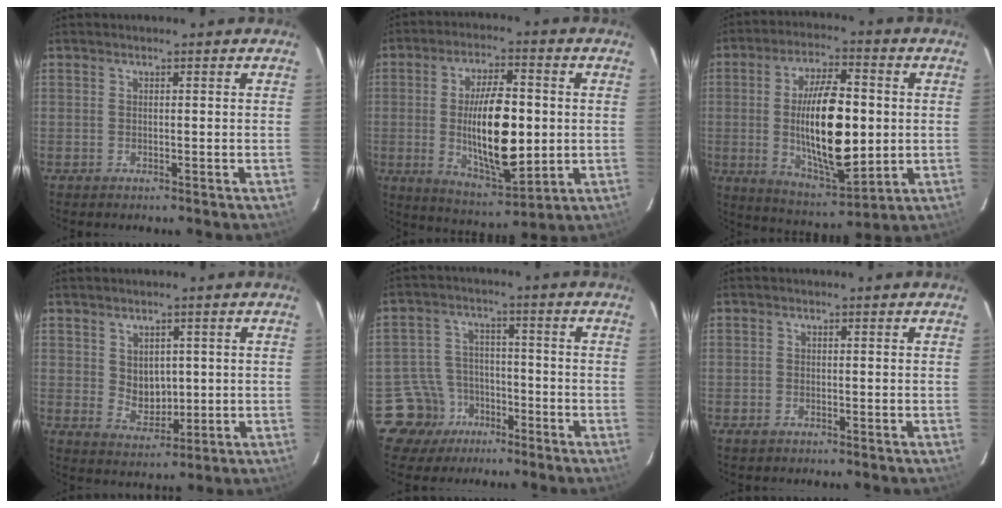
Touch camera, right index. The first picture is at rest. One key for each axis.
{"total": 16.2, "fx": -0.7, "fy": 6.1, "fz": 15.0, "tx": -0.266, "ty": -0.012, "tz": -0.001}
{"total": 18.4, "fx": -0.4, "fy": 6.9, "fz": 17.1, "tx": -0.305, "ty": -0.012, "tz": 0.004}
{"total": 5.2, "fx": 1.1, "fy": 4.1, "fz": 3.0, "tx": -0.047, "ty": -0.002, "tz": 0.032}
{"total": 8.1, "fx": -4.8, "fy": 6.5, "fz": -0.3, "tx": -0.015, "ty": 0.032, "tz": -0.076}
{"total": 1.0, "fx": -0.7, "fy": 0.7, "fz": 0.4, "tx": -0.007, "ty": -0.002, "tz": -0.014}